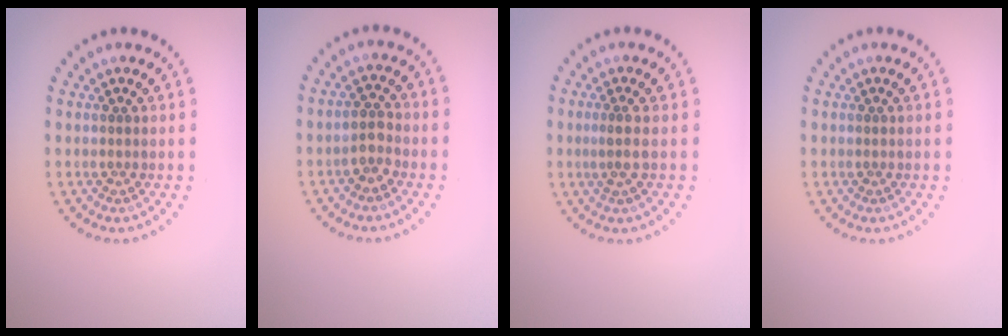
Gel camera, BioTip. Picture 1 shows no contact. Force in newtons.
{"total": 1.5, "press": 1.4, "slide": 0.6}
{"total": 1.2, "press": 0.7, "slide": 0.9}
{"total": 0.0}